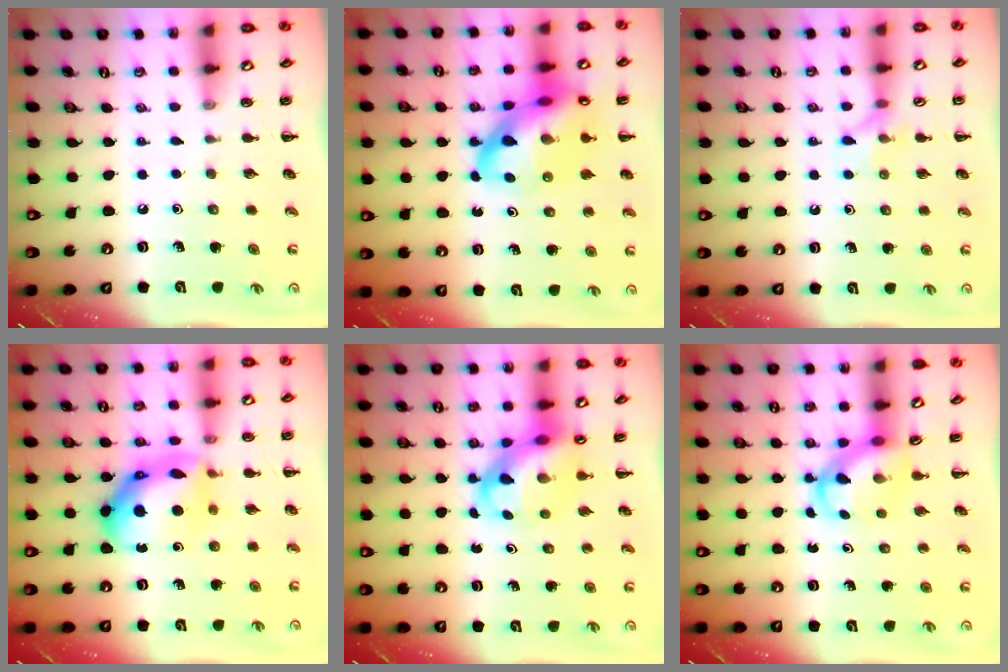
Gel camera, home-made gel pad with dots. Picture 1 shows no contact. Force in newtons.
{"total": 20.5, "press": 20.2, "slide": 3.3}
{"total": 6.7, "press": 6.7, "slide": 0.8}
{"total": 15.3, "press": 15.3, "slide": 0.9}
{"total": 8.4, "press": 8.1, "slide": 2.4}
{"total": 4.2, "press": 4.2, "slide": 0.6}